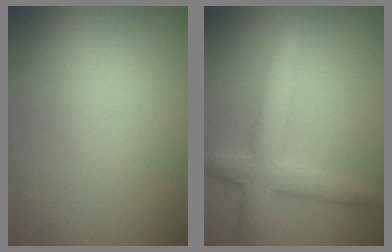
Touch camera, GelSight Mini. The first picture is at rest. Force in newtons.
{"total": 4.0, "press": 4.0, "slide": 0.1}